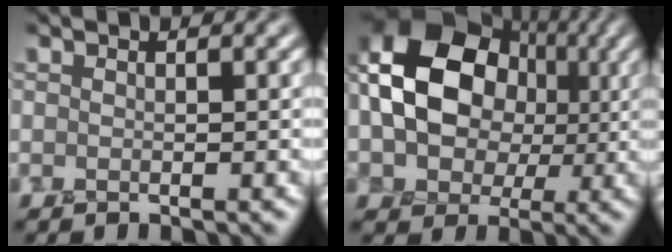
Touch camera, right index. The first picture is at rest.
{"total": 14.6, "force": [1.8, 11.3, 9.1], "torque": [-0.176, 0.030, 0.022]}